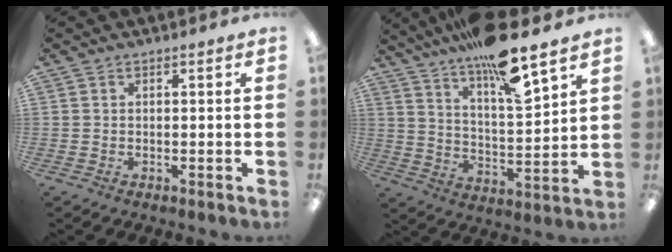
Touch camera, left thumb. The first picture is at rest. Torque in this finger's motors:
{"motor_torque": [2.35, 0.91, 1.77, -1.00, 0.43]}